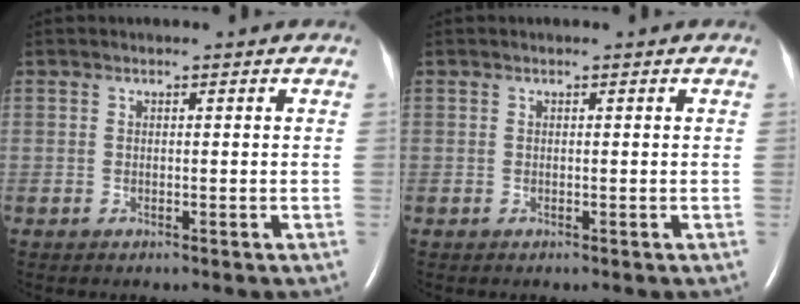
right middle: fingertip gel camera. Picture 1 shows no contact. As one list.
[{"total": 0.0}]